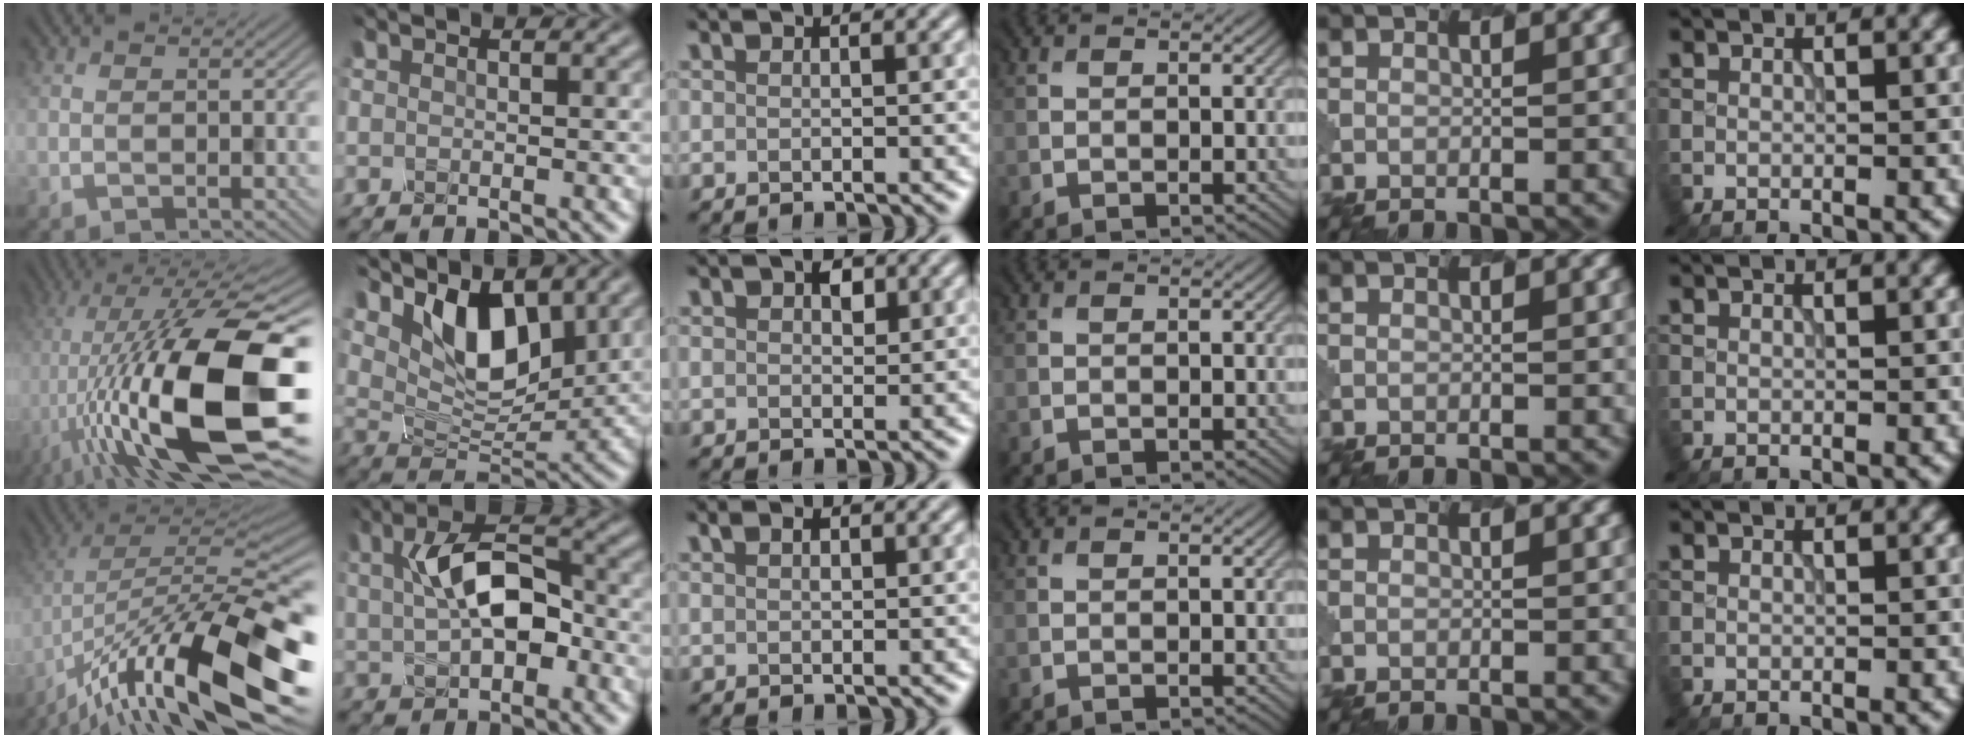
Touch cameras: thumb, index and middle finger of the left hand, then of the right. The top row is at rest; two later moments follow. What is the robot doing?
{"motion": "disassemble", "object": "battery cover"}